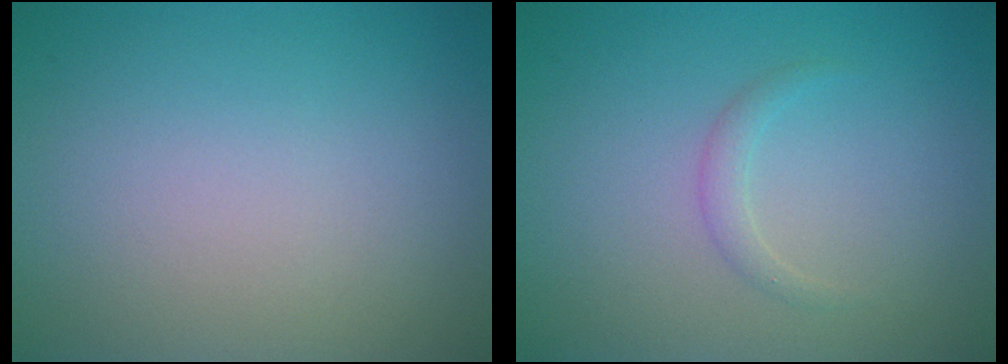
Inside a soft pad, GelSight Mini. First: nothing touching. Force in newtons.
{"total": 1.1, "press": 1.1, "slide": 0.1}